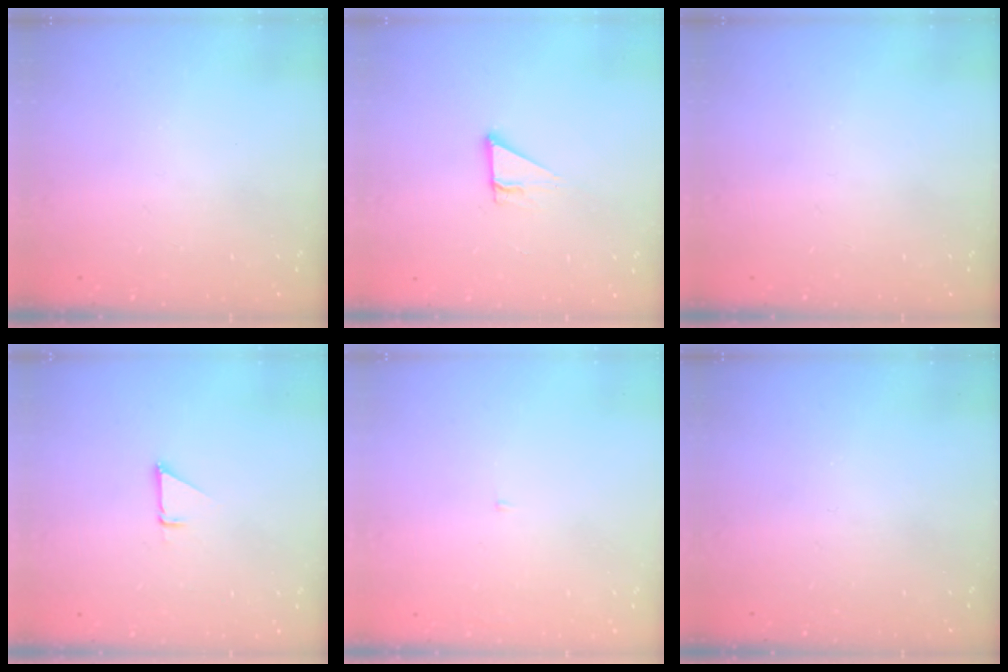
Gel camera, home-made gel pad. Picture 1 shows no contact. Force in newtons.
{"total": 3.1, "press": 3.1, "slide": 0.2}
{"total": 0.0}
{"total": 1.5, "press": 1.5, "slide": 0.1}
{"total": 2.1, "press": 2.1, "slide": 0.2}
{"total": 0.0}